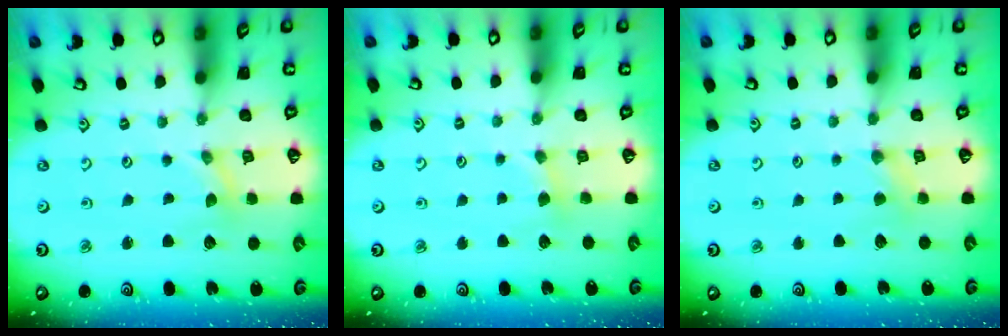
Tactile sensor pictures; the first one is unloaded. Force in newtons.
{"total": 2.1, "press": 2.0, "slide": 0.4}
{"total": 2.0, "press": 2.0, "slide": 0.5}